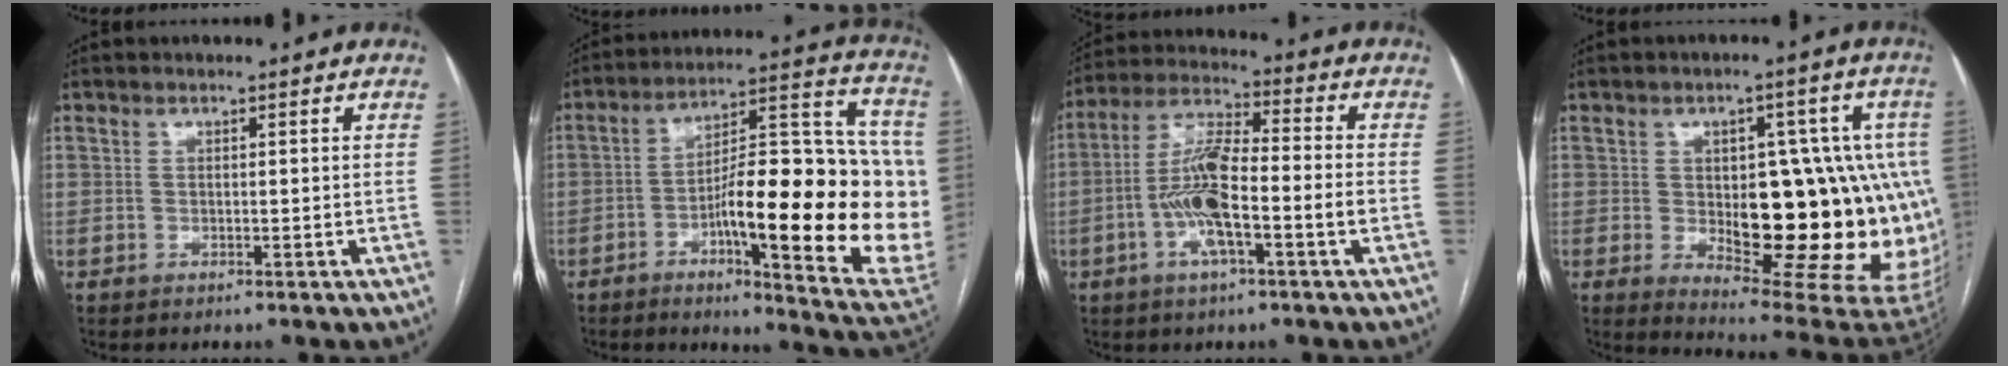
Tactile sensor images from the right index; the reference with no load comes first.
{"total": 26.0, "force": [-4.2, 5.2, 25.2], "torque": [-0.292, 0.021, -0.051]}
{"total": 11.5, "force": [-3.0, 2.1, 10.9], "torque": [-0.219, 0.015, -0.058]}
{"total": 21.6, "force": [-1.0, 8.1, 20.0], "torque": [-0.183, 0.025, 0.016]}